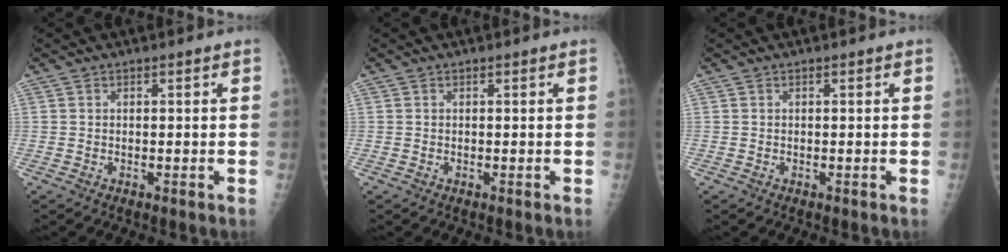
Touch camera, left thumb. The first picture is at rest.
{"total": 0.0}
{"total": 0.0}